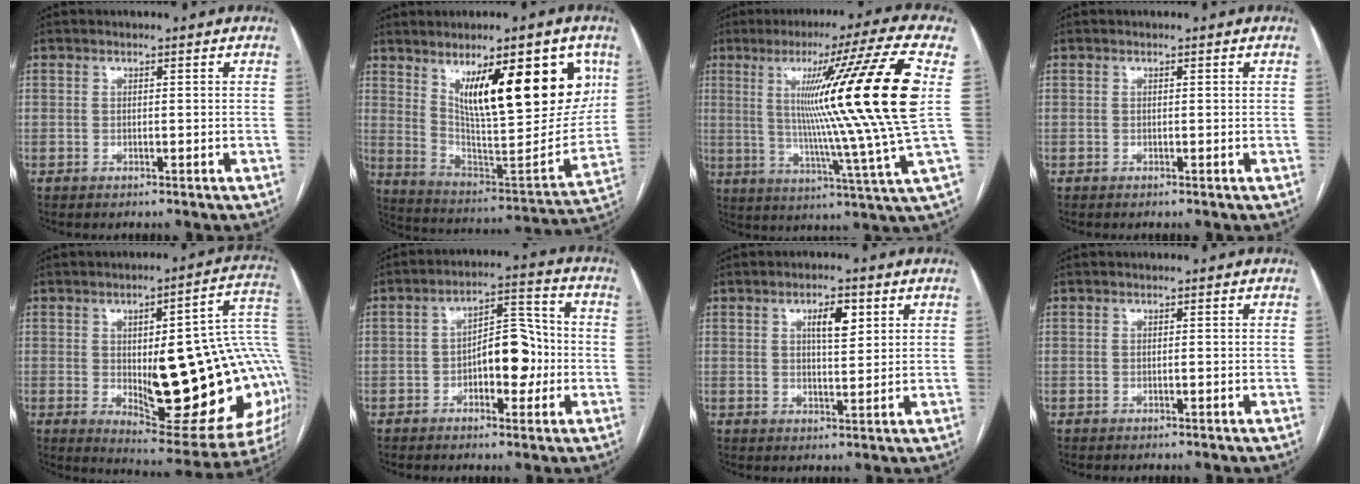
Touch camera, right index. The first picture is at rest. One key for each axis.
{"total": 22.4, "fx": 9.5, "fy": 5.5, "fz": 19.5, "tx": -0.287, "ty": -0.009, "tz": 0.161}
{"total": 22.2, "fx": 4.4, "fy": -3.2, "fz": 21.5, "tx": -0.321, "ty": -0.013, "tz": 0.049}
{"total": 0.0}
{"total": 28.3, "fx": -0.8, "fy": 7.2, "fz": 27.3, "tx": -0.280, "ty": 0.017, "tz": 0.005}
{"total": 8.7, "fx": -1.7, "fy": 4.0, "fz": 7.5, "tx": -0.113, "ty": 0.026, "tz": -0.024}
{"total": 4.7, "fx": 2.0, "fy": 1.4, "fz": 4.0, "tx": -0.064, "ty": 0.004, "tz": 0.034}
{"total": 0.0}